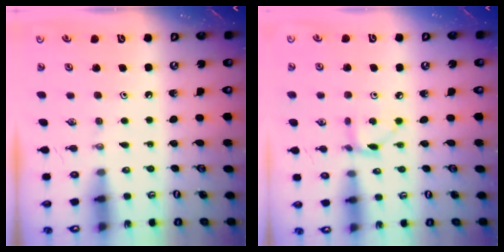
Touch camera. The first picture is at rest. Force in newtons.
{"total": 4.8, "press": 4.7, "slide": 0.5}